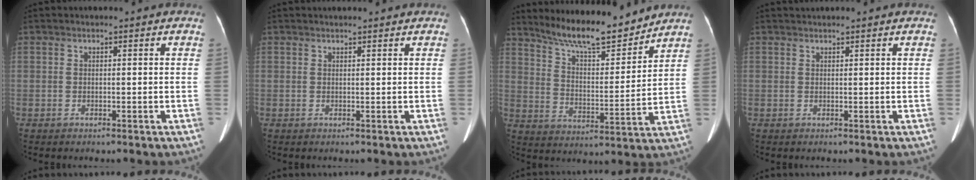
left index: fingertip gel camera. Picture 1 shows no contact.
{"total": 1.9, "force": [1.7, 0.2, 0.7], "torque": [-0.010, 0.016, 0.024]}
{"total": 12.4, "force": [11.5, 1.2, 4.6], "torque": [-0.081, -0.006, 0.195]}
{"total": 1.3, "force": [1.2, 0.0, 0.3], "torque": [-0.005, 0.023, 0.026]}